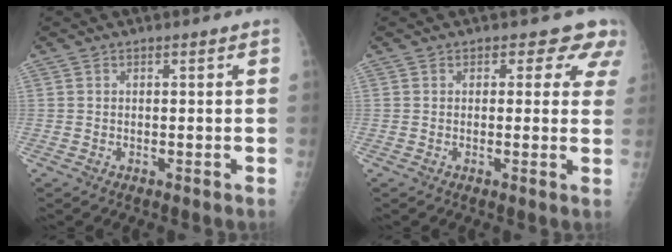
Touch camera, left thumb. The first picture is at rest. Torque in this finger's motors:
{"motor_torque": [-0.14, 0.20, -0.12, -0.04, 0.05]}